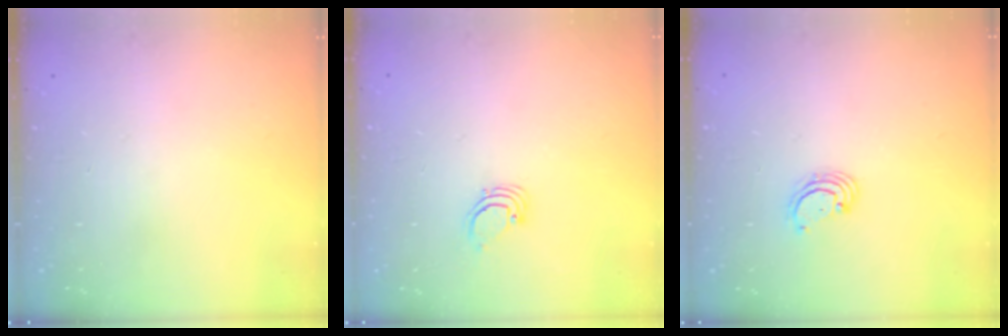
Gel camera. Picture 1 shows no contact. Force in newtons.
{"total": 1.9, "press": 1.9, "slide": 0.1}
{"total": 2.6, "press": 2.6, "slide": 0.3}